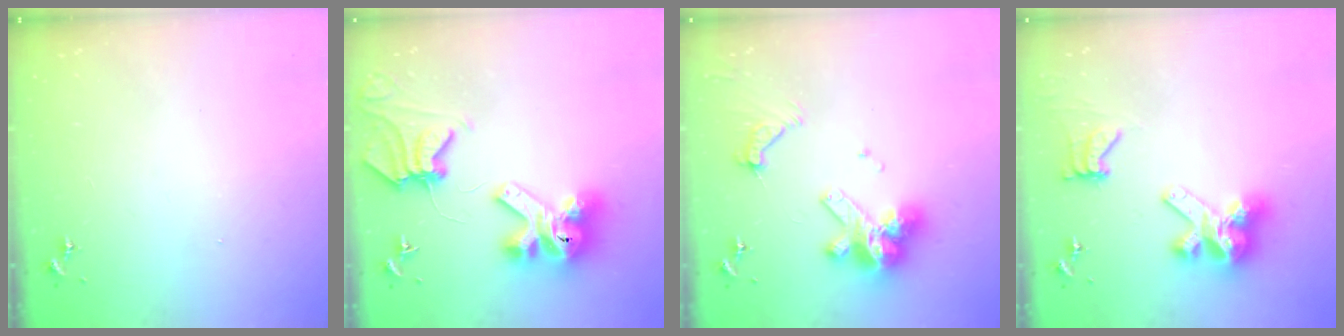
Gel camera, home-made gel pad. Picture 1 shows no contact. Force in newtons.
{"total": 14.4, "press": 14.2, "slide": 1.8}
{"total": 14.4, "press": 14.3, "slide": 1.9}
{"total": 12.1, "press": 12.0, "slide": 0.6}